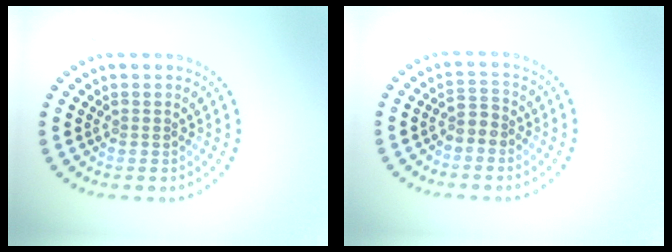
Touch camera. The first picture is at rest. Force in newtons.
{"total": 1.7, "press": 1.5, "slide": 0.8}